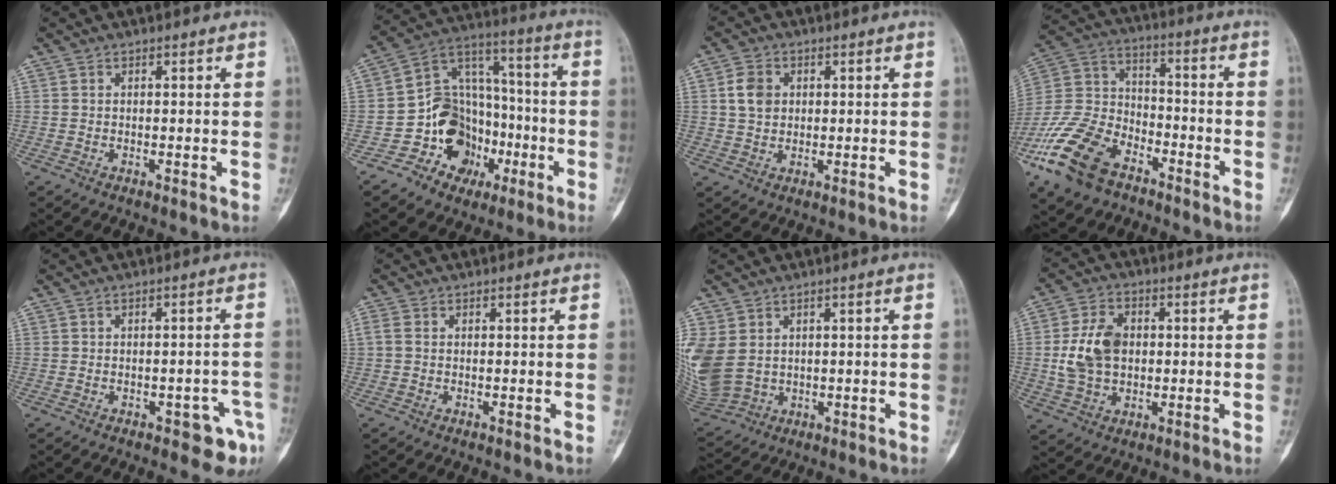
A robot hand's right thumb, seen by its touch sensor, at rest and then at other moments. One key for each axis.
{"total": 16.0, "fx": -5.6, "fy": 13.2, "fz": 7.1, "tx": -0.062, "ty": 0.084, "tz": -0.092}
{"total": 5.0, "fx": 1.0, "fy": 4.0, "fz": 2.9, "tx": -0.040, "ty": 0.000, "tz": 0.017}
{"total": 18.4, "fx": -11.0, "fy": 10.5, "fz": 10.3, "tx": -0.213, "ty": 0.051, "tz": -0.213}
{"total": 5.6, "fx": -2.8, "fy": 2.5, "fz": 4.2, "tx": -0.035, "ty": 0.017, "tz": -0.028}
{"total": 0.7, "fx": 0.0, "fy": 0.4, "fz": 0.5, "tx": -0.012, "ty": 0.000, "tz": -0.001}
{"total": 12.6, "fx": 1.9, "fy": 10.2, "fz": 7.1, "tx": -0.193, "ty": 0.003, "tz": 0.067}
{"total": 10.4, "fx": 0.4, "fy": 7.3, "fz": 7.4, "tx": -0.129, "ty": 0.009, "tz": 0.011}